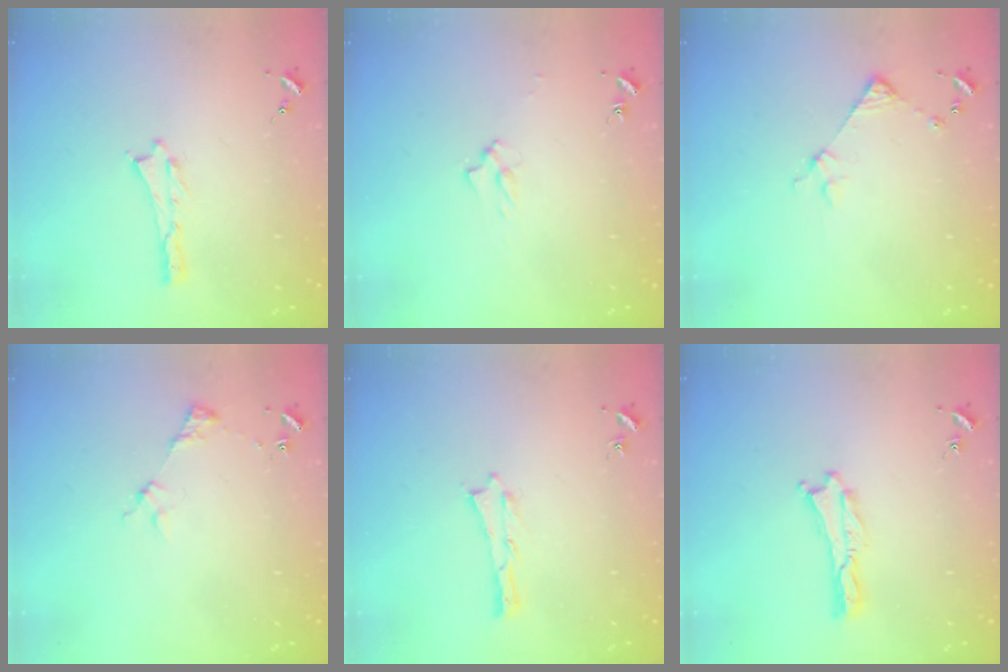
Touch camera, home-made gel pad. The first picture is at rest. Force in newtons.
{"total": 2.0, "press": 2.0, "slide": 0.3}
{"total": 3.8, "press": 3.7, "slide": 0.3}
{"total": 2.9, "press": 2.9, "slide": 0.4}
{"total": 0.0}
{"total": 0.0}